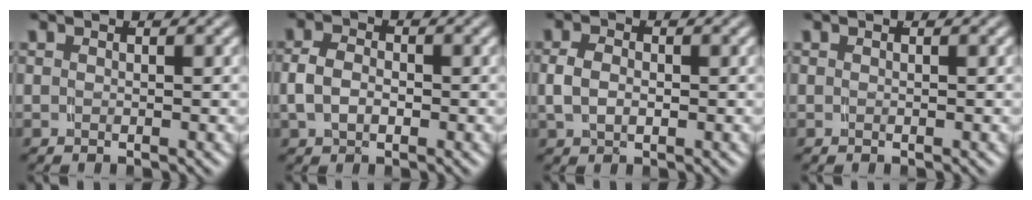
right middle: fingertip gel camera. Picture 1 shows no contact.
{"total": 3.1, "force": [-0.5, 2.2, 2.1], "torque": [-0.051, -0.002, -0.010]}
{"total": 2.6, "force": [-0.2, 1.8, 1.9], "torque": [-0.045, -0.002, -0.003]}
{"total": 0.0}